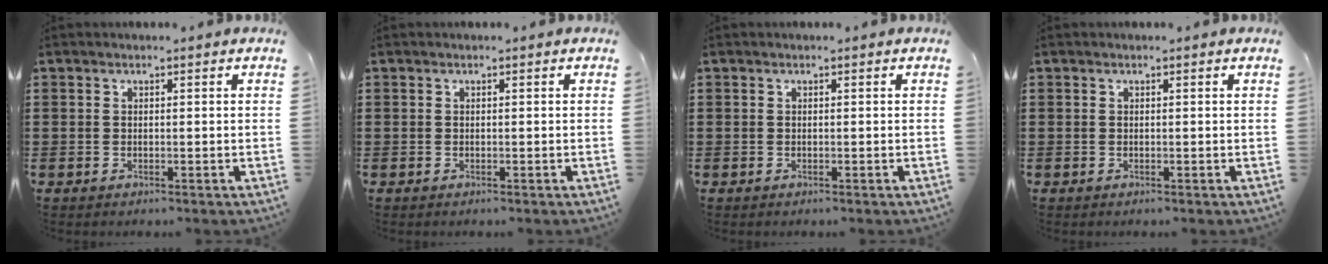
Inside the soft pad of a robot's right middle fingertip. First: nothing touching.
{"total": 0.0}
{"total": 0.0}
{"total": 0.0}